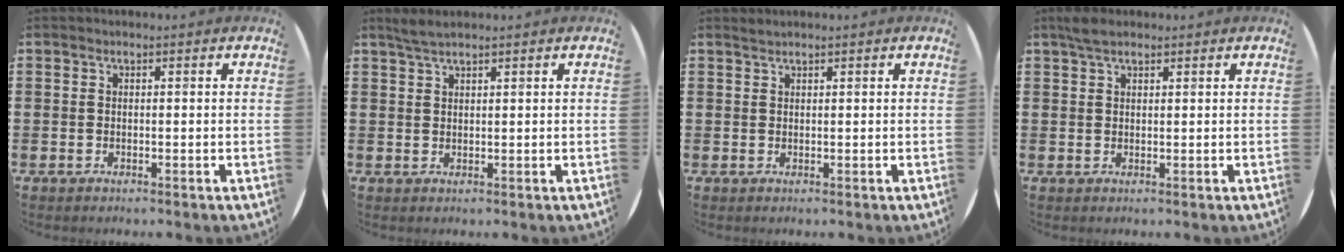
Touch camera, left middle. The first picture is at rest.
{"total": 2.0, "force": [1.7, 0.1, 1.0], "torque": [-0.021, 0.003, 0.031]}
{"total": 0.6, "force": [0.6, -0.1, 0.0], "torque": [0.000, 0.000, 0.012]}
{"total": 2.4, "force": [1.9, 0.8, 1.3], "torque": [-0.029, 0.006, 0.033]}